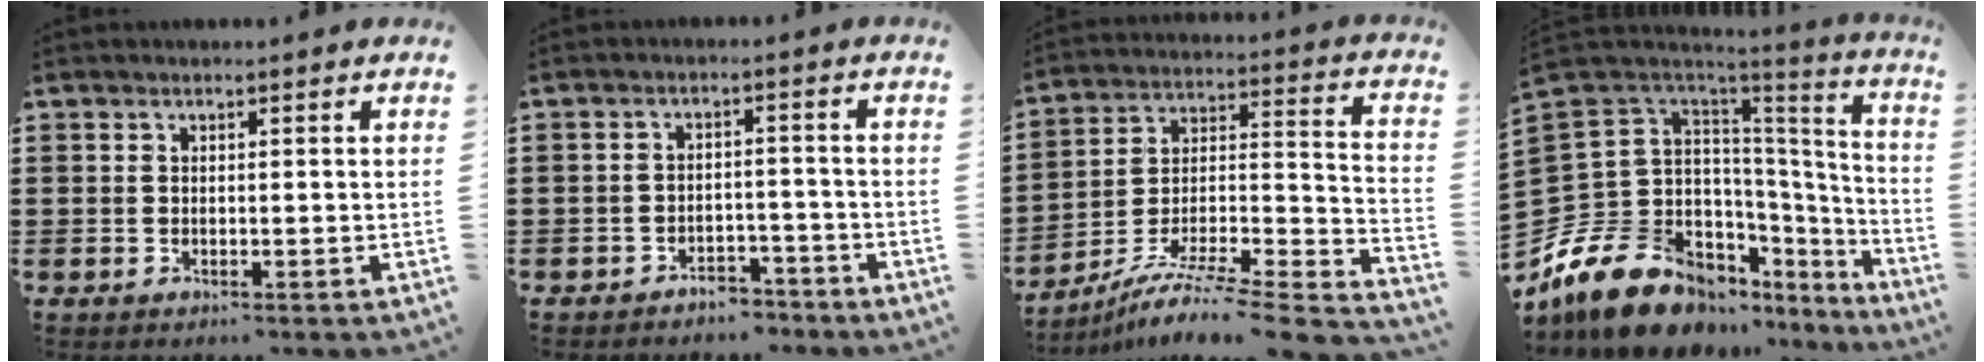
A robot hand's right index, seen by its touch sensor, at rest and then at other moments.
{"total": 3.2, "force": [-3.1, 0.8, 0.3], "torque": [-0.010, 0.006, -0.063]}
{"total": 6.8, "force": [-5.0, 0.4, 4.5], "torque": [-0.085, -0.014, -0.106]}
{"total": 15.9, "force": [-10.3, 9.2, 7.8], "torque": [-0.190, -0.007, -0.177]}